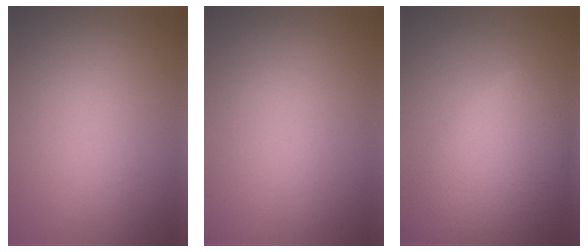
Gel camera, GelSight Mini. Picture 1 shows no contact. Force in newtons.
{"total": 0.0}
{"total": 8.8, "press": 8.8, "slide": 0.3}